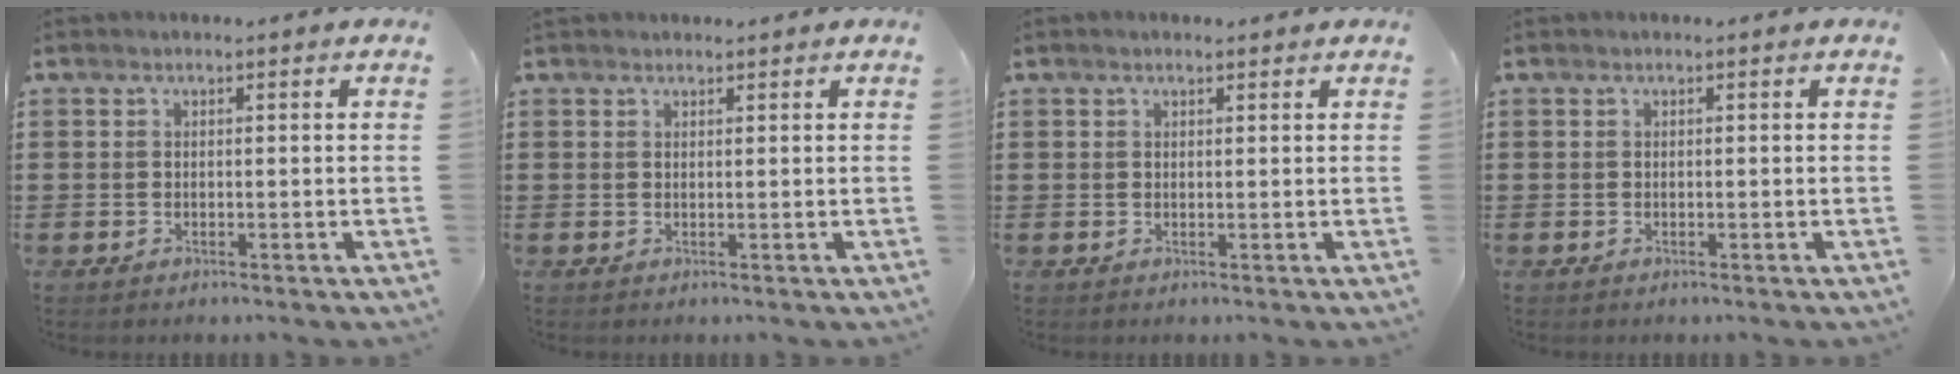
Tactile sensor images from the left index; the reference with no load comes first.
{"total": 0.8, "force": [0.7, 0.3, 0.0], "torque": [-0.002, 0.002, 0.015]}
{"total": 0.8, "force": [0.6, 0.2, 0.5], "torque": [-0.009, 0.003, 0.010]}
{"total": 0.0}